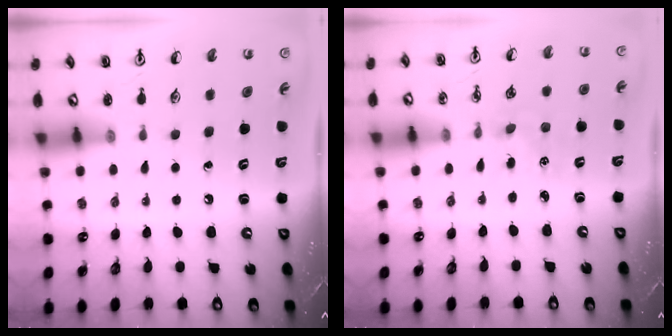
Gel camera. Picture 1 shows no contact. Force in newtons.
{"total": 3.3, "press": 3.3, "slide": 0.4}